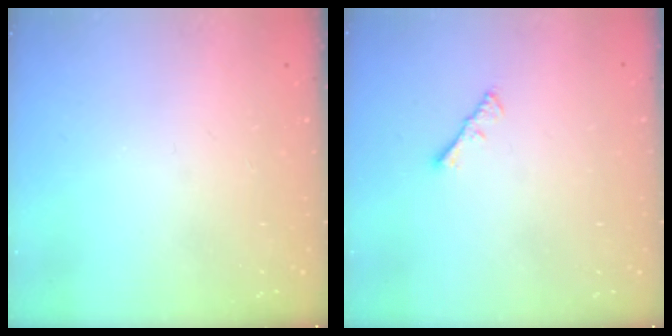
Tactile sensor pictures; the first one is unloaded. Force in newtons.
{"total": 1.3, "press": 1.2, "slide": 0.4}